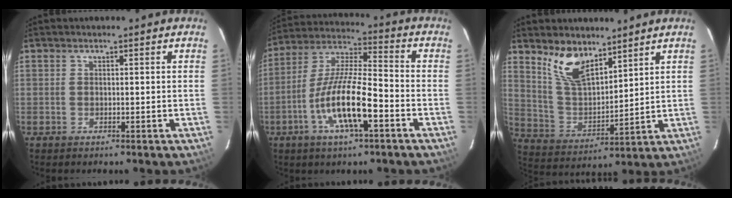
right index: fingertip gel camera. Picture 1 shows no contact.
{"total": 14.3, "force": [-5.8, 3.0, 12.7], "torque": [-0.255, -0.006, -0.114]}
{"total": 10.9, "force": [7.7, 4.6, 6.2], "torque": [-0.122, 0.002, 0.158]}